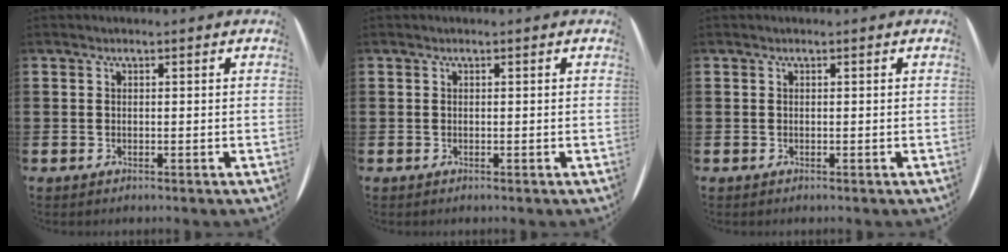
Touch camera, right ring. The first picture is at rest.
{"total": 0.0}
{"total": 0.0}